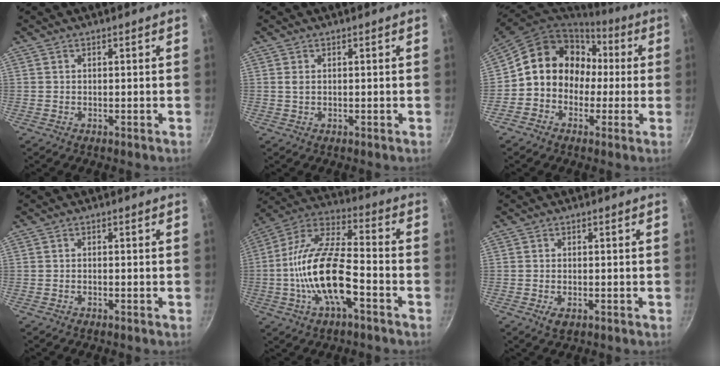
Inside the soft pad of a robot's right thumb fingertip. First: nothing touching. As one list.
[{"total": 0.9, "force": [0.2, 0.4, 0.8], "torque": [-0.016, 0.001, 0.003]}, {"total": 15.2, "force": [0.4, 13.1, 7.6], "torque": [-0.087, 0.053, -0.010]}, {"total": 0.5, "force": [-0.4, 0.2, 0.3], "torque": [-0.010, 0.005, -0.009]}, {"total": 18.2, "force": [-5.3, 7.1, 15.9], "torque": [-0.295, 0.040, -0.118]}, {"total": 2.4, "force": [-1.0, 1.3, 1.8], "torque": [-0.035, -0.003, -0.017]}]